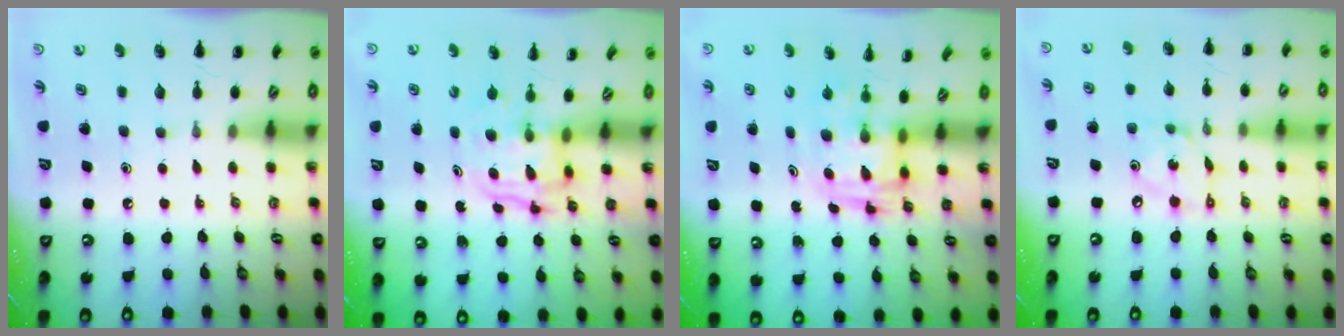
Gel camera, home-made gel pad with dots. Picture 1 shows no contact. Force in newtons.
{"total": 3.6, "press": 3.6, "slide": 0.3}
{"total": 2.9, "press": 2.9, "slide": 0.5}
{"total": 5.4, "press": 5.3, "slide": 0.8}